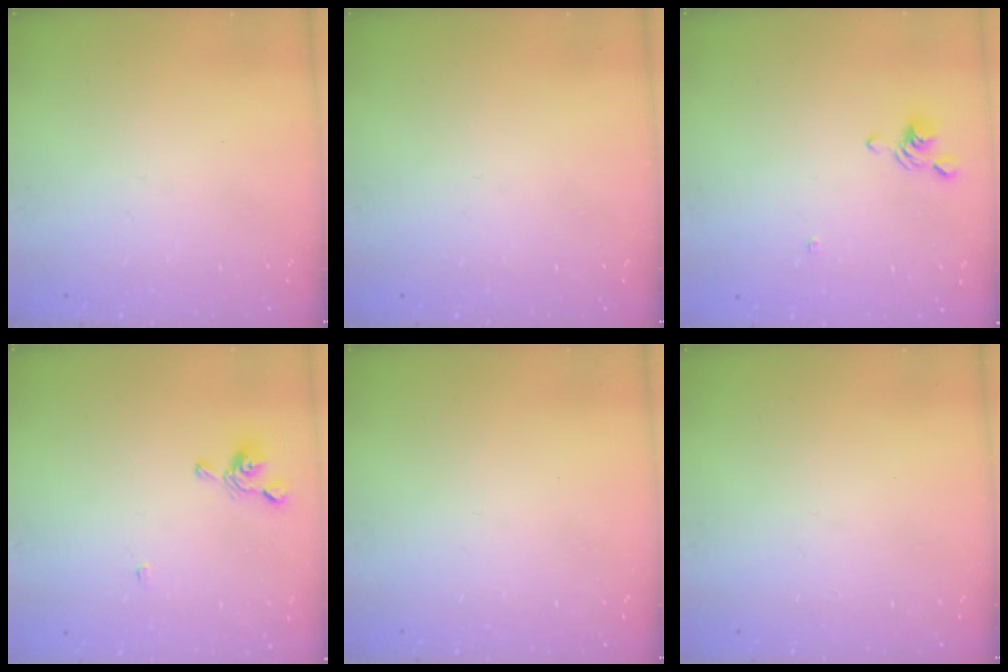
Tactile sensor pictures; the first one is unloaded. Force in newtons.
{"total": 0.0}
{"total": 3.2, "press": 3.1, "slide": 0.7}
{"total": 2.9, "press": 2.8, "slide": 0.5}
{"total": 0.0}
{"total": 0.0}